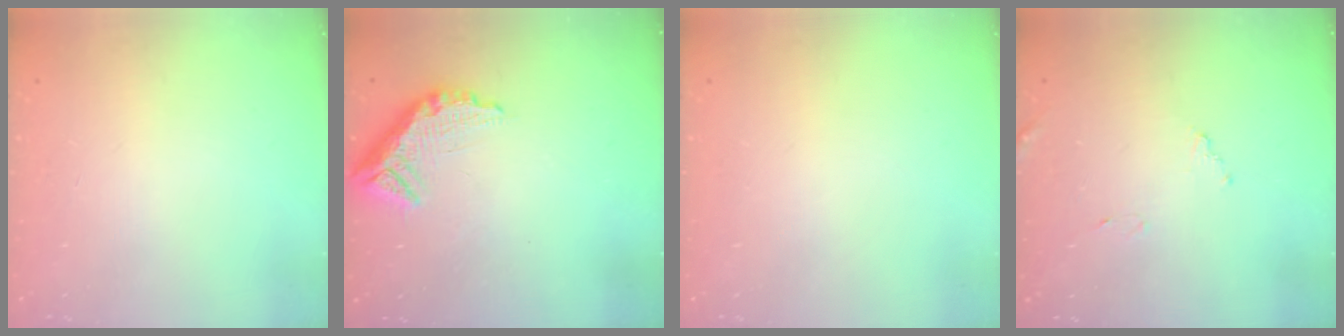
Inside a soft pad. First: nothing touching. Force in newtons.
{"total": 10.8, "press": 10.8, "slide": 0.8}
{"total": 0.0}
{"total": 7.1, "press": 7.0, "slide": 0.4}